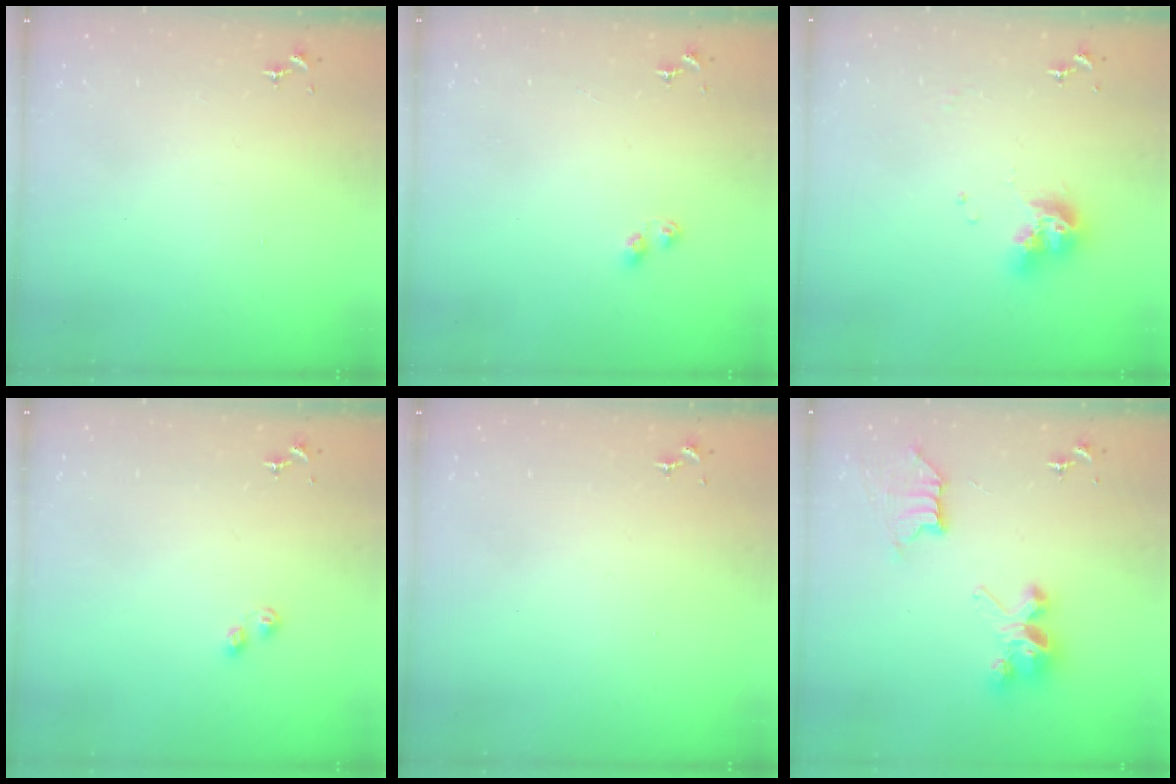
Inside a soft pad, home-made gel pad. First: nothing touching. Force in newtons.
{"total": 3.0, "press": 3.0, "slide": 0.3}
{"total": 11.9, "press": 11.8, "slide": 1.4}
{"total": 3.9, "press": 3.8, "slide": 0.6}
{"total": 0.0}
{"total": 11.0, "press": 11.0, "slide": 1.2}